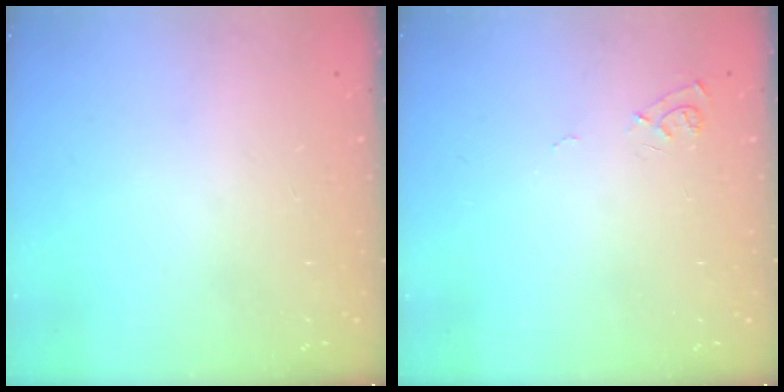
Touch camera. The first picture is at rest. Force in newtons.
{"total": 6.8, "press": 6.8, "slide": 0.6}